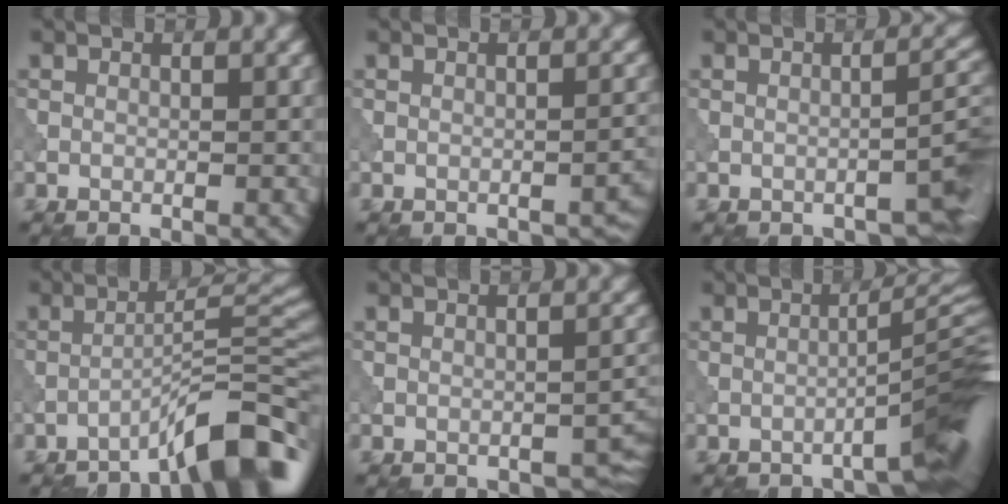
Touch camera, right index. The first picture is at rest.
{"total": 1.6, "force": [-1.2, 0.6, 0.8], "torque": [-0.006, 0.000, -0.015]}
{"total": 3.2, "force": [-2.2, 0.8, 2.2], "torque": [-0.022, 0.010, -0.033]}
{"total": 7.9, "force": [-5.6, 1.3, 5.4], "torque": [-0.072, 0.022, -0.094]}
{"total": 2.2, "force": [-1.3, 1.2, 1.4], "torque": [-0.014, -0.005, -0.011]}
{"total": 6.1, "force": [-3.1, 0.9, 5.1], "torque": [-0.058, 0.022, -0.053]}